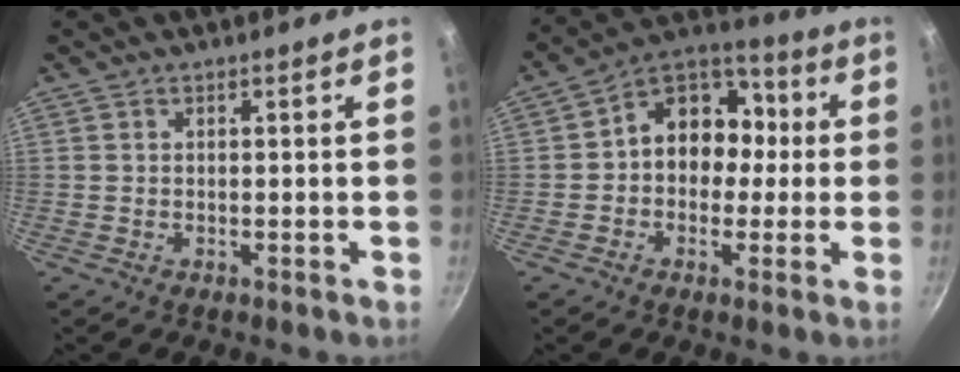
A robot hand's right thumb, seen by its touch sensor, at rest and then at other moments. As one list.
[{"total": 13.2, "force": [0.6, 9.9, 8.7], "torque": [-0.082, 0.041, -0.007]}]